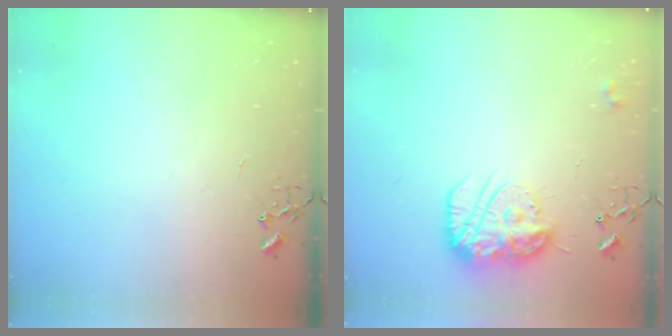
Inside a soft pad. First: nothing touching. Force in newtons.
{"total": 15.2, "press": 15.1, "slide": 1.4}